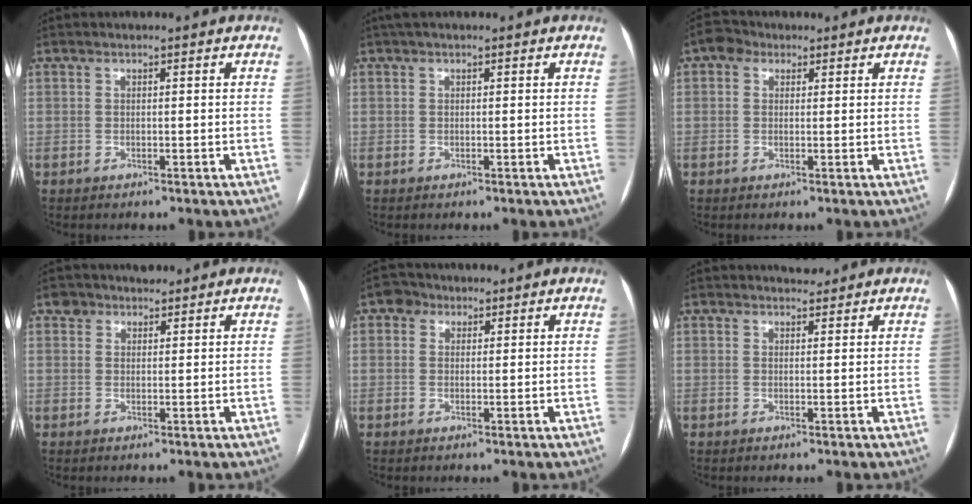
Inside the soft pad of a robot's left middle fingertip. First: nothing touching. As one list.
[{"total": 1.6, "force": [1.2, 0.6, 1.0], "torque": [-0.017, 0.027, 0.020]}, {"total": 2.7, "force": [1.3, 2.2, 1.0], "torque": [-0.023, 0.016, 0.020]}, {"total": 2.3, "force": [1.7, 1.5, -0.2], "torque": [0.005, 0.010, 0.024]}, {"total": 2.5, "force": [1.3, 2.1, 0.6], "torque": [-0.012, 0.010, 0.018]}, {"total": 1.8, "force": [1.8, 0.4, 0.1], "torque": [-0.004, -0.003, 0.028]}]